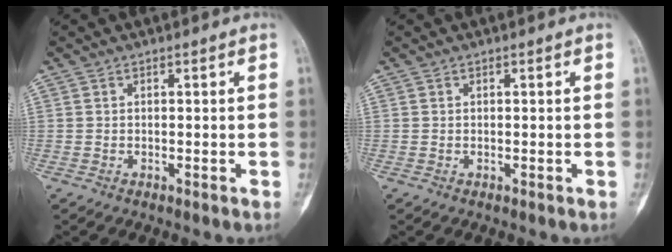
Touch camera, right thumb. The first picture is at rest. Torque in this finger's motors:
{"motor_torque": [-0.07, 0.30, -0.15, 0.01, 0.11]}